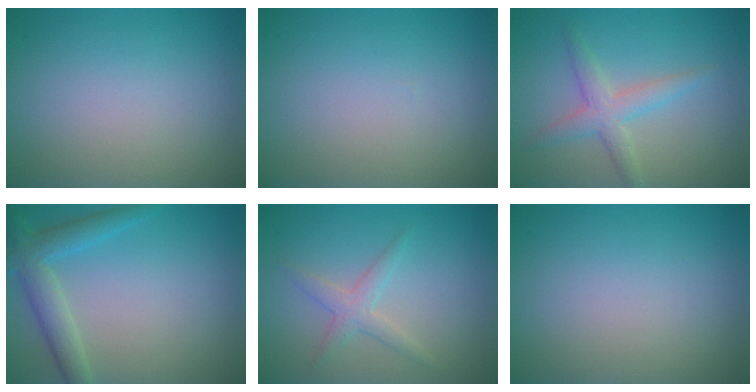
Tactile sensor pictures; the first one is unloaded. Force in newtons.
{"total": 0.0}
{"total": 2.9, "press": 2.9, "slide": 0.1}
{"total": 3.8, "press": 3.8, "slide": 0.2}
{"total": 2.1, "press": 2.1, "slide": 0.0}
{"total": 0.0}